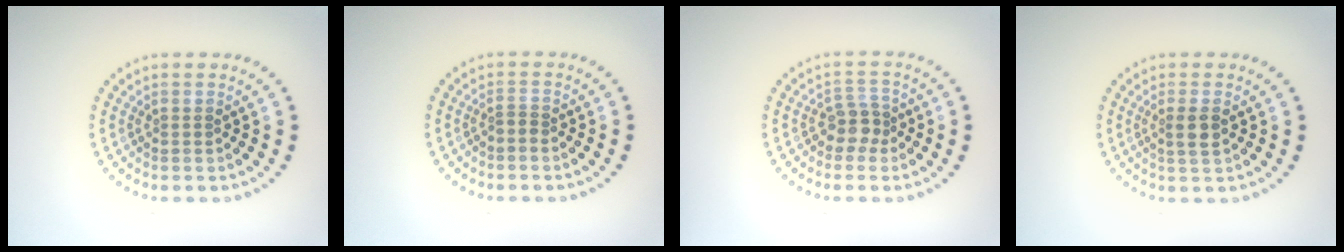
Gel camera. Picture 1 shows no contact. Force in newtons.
{"total": 0.8, "press": 0.5, "slide": 0.6}
{"total": 2.3, "press": 1.8, "slide": 1.3}
{"total": 1.8, "press": 1.6, "slide": 0.7}